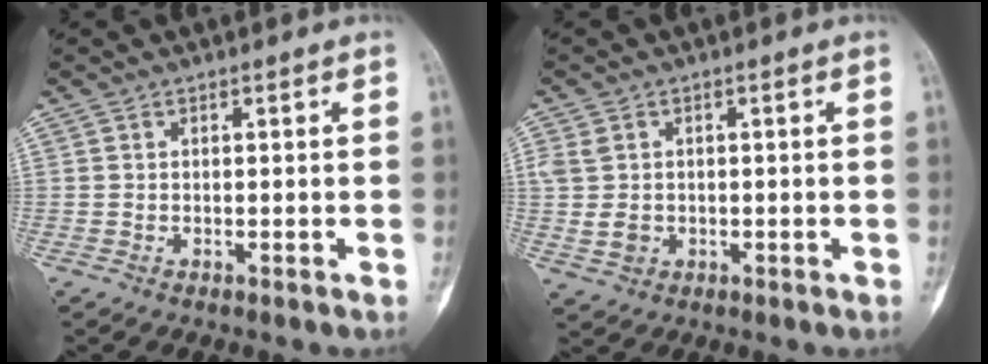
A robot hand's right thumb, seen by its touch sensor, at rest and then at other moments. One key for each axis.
{"total": 4.7, "fx": 0.3, "fy": 3.8, "fz": 2.7, "tx": -0.049, "ty": -0.002, "tz": 0.014}